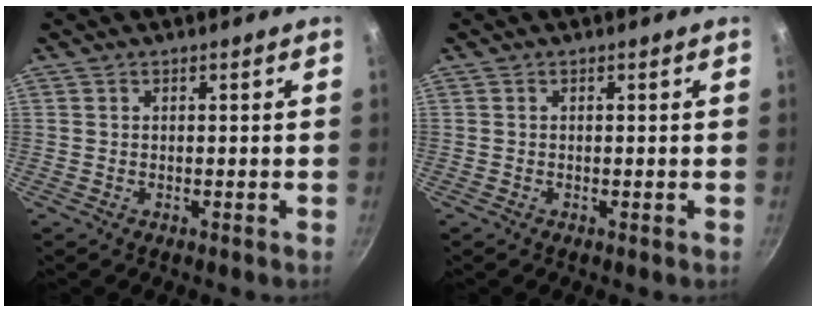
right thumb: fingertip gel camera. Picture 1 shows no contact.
{"total": 0.0}